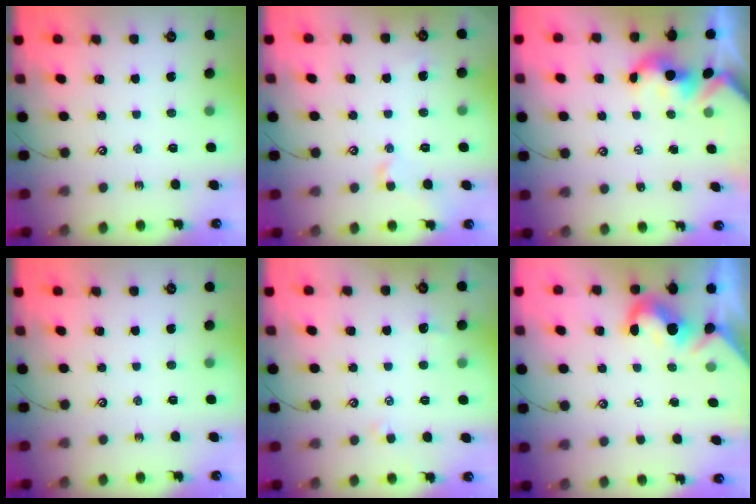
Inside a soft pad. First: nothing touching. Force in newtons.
{"total": 1.0, "press": 0.9, "slide": 0.3}
{"total": 1.6, "press": 1.6, "slide": 0.2}
{"total": 0.0}
{"total": 1.0, "press": 0.8, "slide": 0.5}
{"total": 1.9, "press": 1.7, "slide": 0.7}